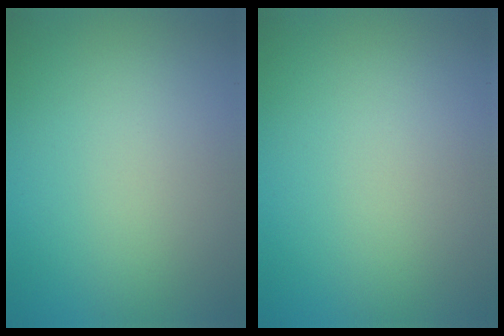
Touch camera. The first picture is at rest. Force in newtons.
{"total": 0.0}